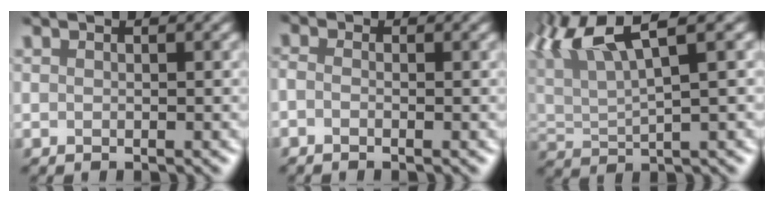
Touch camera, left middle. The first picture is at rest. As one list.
[{"total": 1.4, "force": [-1.4, -0.3, -0.4], "torque": [-0.008, -0.001, -0.007]}, {"total": 7.1, "force": [4.5, 1.0, 5.3], "torque": [-0.125, 0.026, 0.100]}]